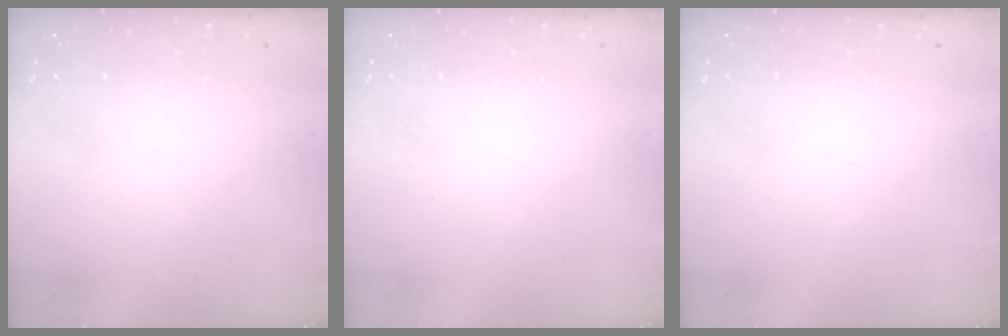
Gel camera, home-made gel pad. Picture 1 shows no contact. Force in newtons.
{"total": 0.0}
{"total": 0.0}